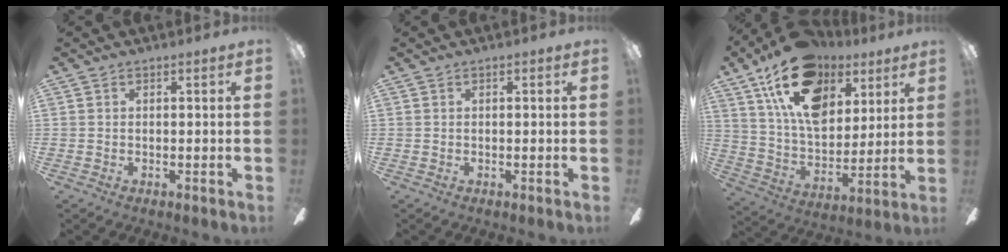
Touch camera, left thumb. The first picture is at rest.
{"total": 0.0}
{"total": 20.4, "force": [11.5, 12.1, 11.8], "torque": [-0.217, -0.046, 0.207]}